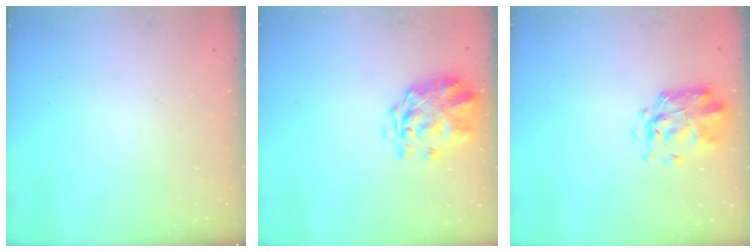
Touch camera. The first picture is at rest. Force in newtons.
{"total": 3.3, "press": 3.0, "slide": 1.5}
{"total": 3.0, "press": 2.8, "slide": 1.0}